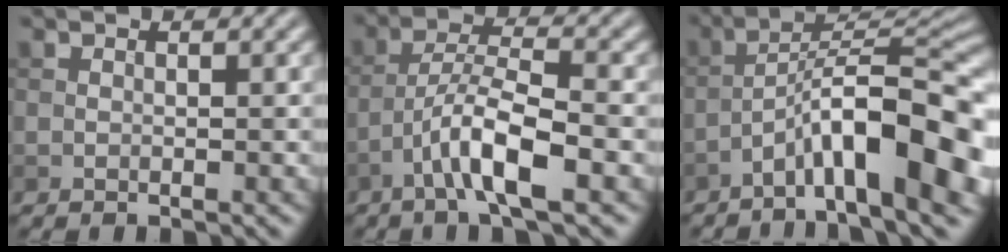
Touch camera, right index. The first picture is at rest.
{"total": 5.8, "force": [-2.8, 1.2, 4.9], "torque": [-0.090, 0.012, -0.054]}
{"total": 12.3, "force": [-5.5, 3.0, 10.6], "torque": [-0.159, 0.020, -0.086]}